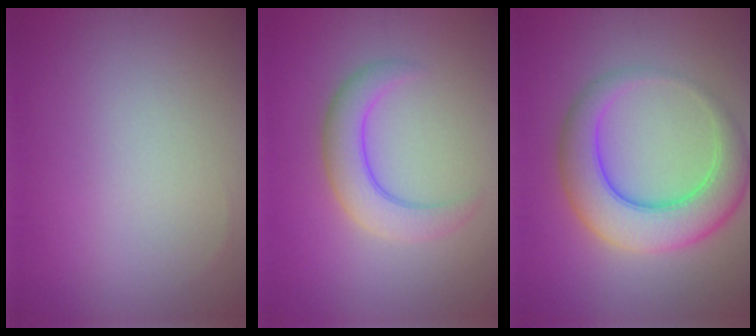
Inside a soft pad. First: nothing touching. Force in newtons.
{"total": 3.8, "press": 3.8, "slide": 0.1}
{"total": 6.8, "press": 6.8, "slide": 0.1}